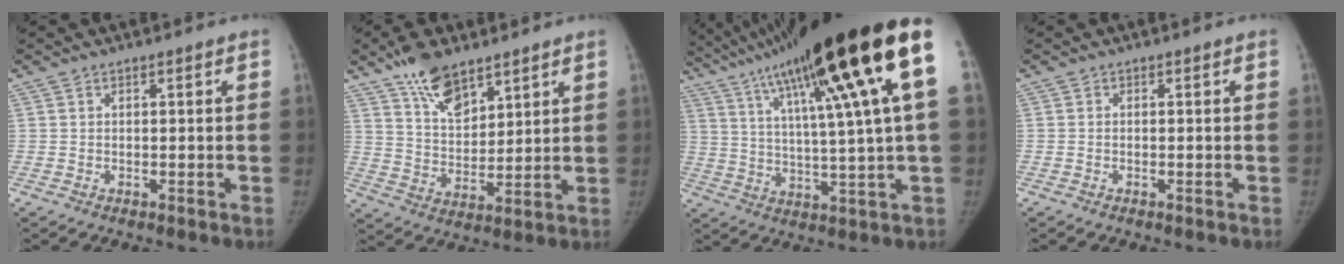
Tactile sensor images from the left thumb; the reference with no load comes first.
{"total": 10.9, "force": [7.9, 5.1, 5.7], "torque": [-0.075, -0.048, 0.150]}
{"total": 27.8, "force": [13.9, 1.8, 24.0], "torque": [-0.363, -0.004, 0.228]}
{"total": 0.0}